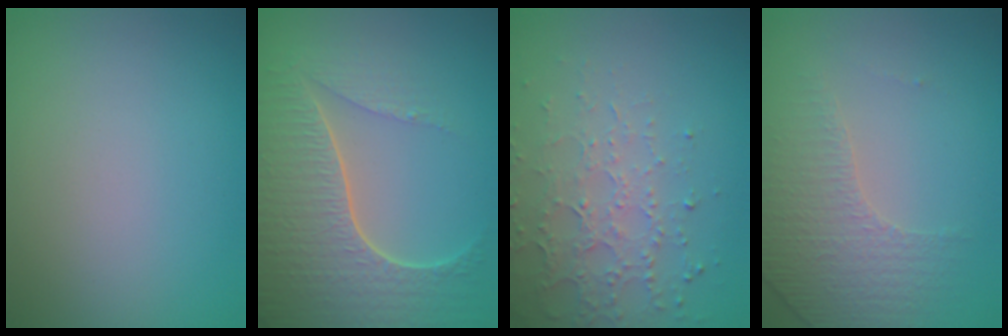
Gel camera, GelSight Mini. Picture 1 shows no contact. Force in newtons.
{"total": 7.4, "press": 5.4, "slide": 5.1}
{"total": 4.6, "press": 3.3, "slide": 3.2}
{"total": 4.4, "press": 3.0, "slide": 3.3}